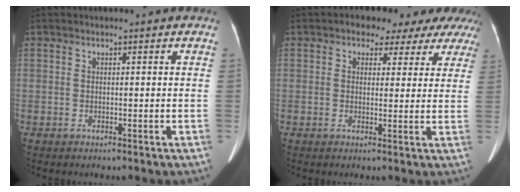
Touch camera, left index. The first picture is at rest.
{"total": 8.0, "force": [6.1, 4.3, 2.9], "torque": [-0.015, 0.004, 0.049]}